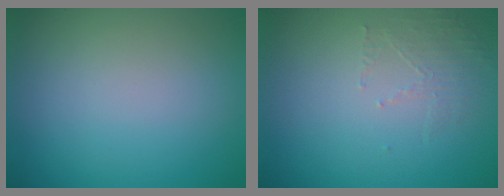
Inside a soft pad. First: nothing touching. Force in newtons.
{"total": 1.5, "press": 0.5, "slide": 1.4}